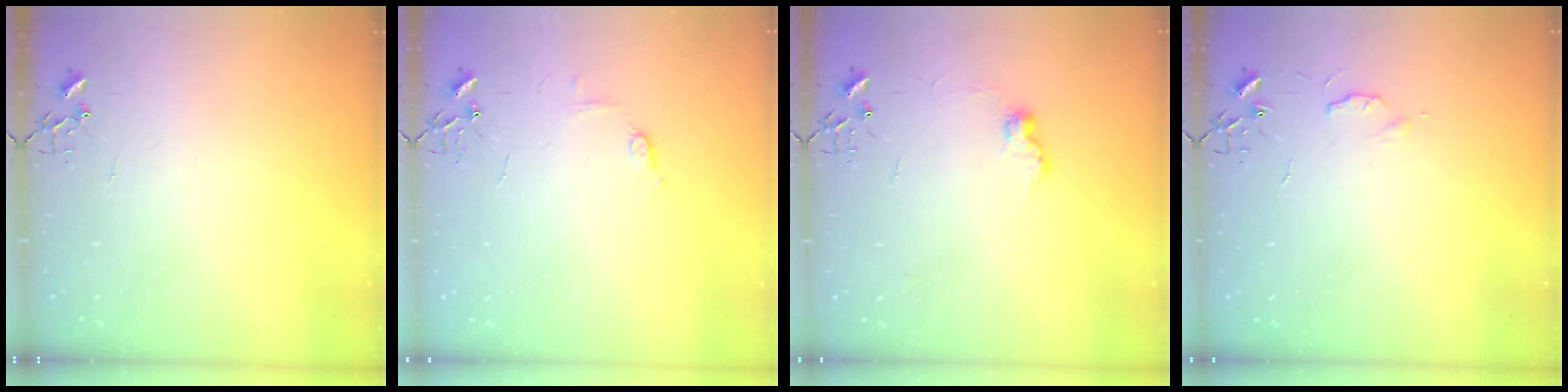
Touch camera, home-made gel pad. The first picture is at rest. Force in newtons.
{"total": 5.7, "press": 5.6, "slide": 0.8}
{"total": 7.6, "press": 7.5, "slide": 0.4}
{"total": 4.6, "press": 4.6, "slide": 0.7}